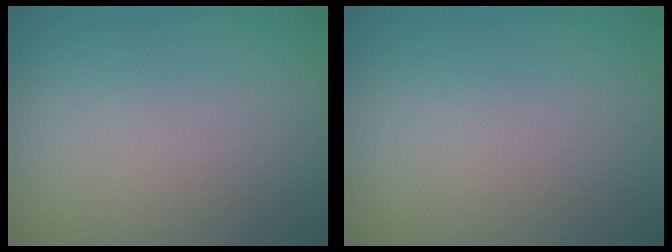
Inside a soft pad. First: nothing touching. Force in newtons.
{"total": 0.0}